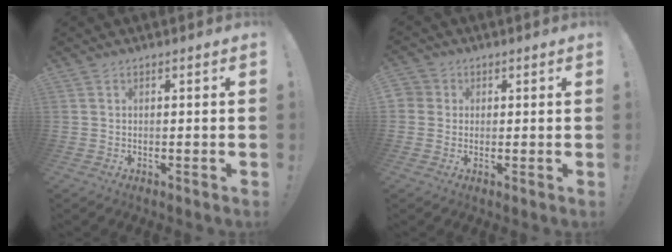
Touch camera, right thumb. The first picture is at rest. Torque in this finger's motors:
{"motor_torque": [0.09, 0.14, 0.47, 0.43, 0.16]}